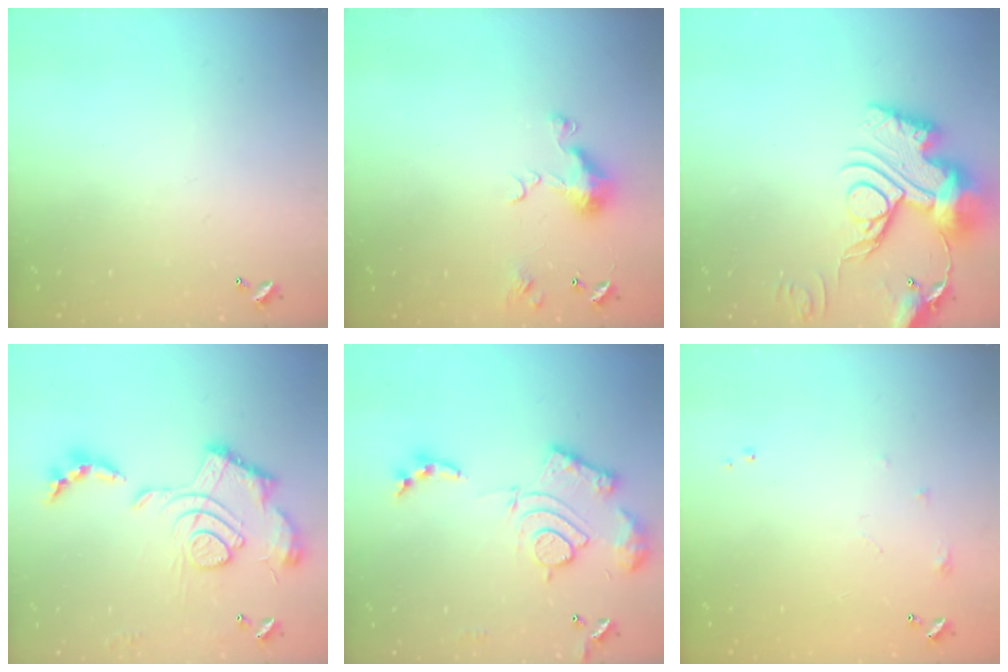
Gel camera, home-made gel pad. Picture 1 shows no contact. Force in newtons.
{"total": 6.6, "press": 6.5, "slide": 1.0}
{"total": 18.7, "press": 18.6, "slide": 1.7}
{"total": 2.4, "press": 1.9, "slide": 1.5}
{"total": 17.4, "press": 17.3, "slide": 1.7}
{"total": 5.9, "press": 5.9, "slide": 0.8}